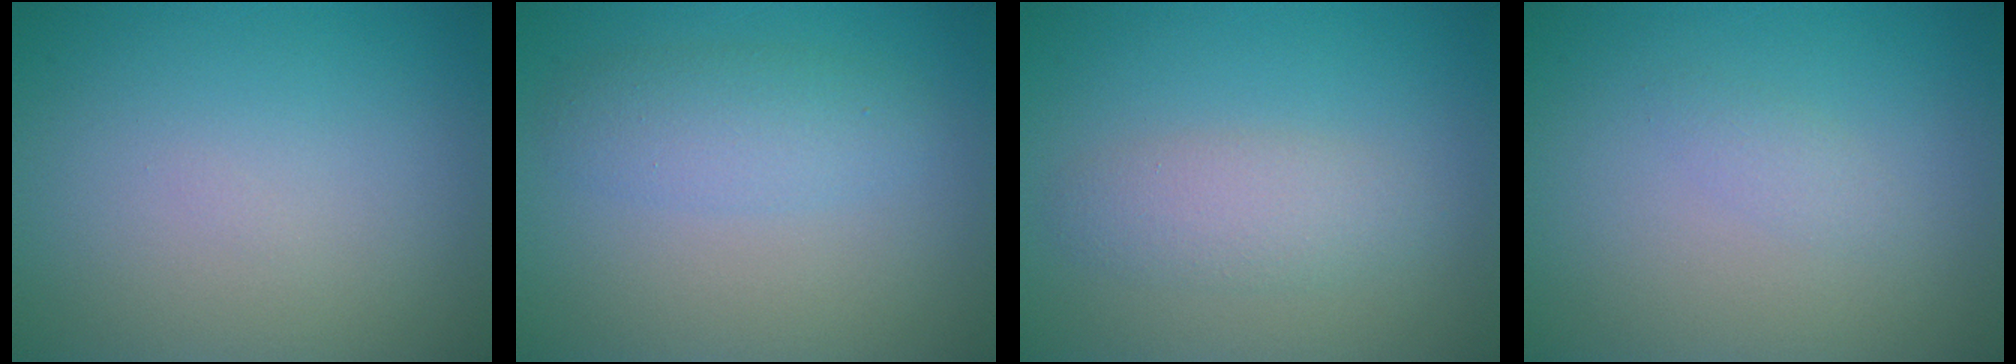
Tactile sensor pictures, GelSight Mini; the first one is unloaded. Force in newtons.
{"total": 2.7, "press": 2.7, "slide": 0.0}
{"total": 2.6, "press": 2.6, "slide": 0.0}
{"total": 0.9, "press": 0.9, "slide": 0.0}